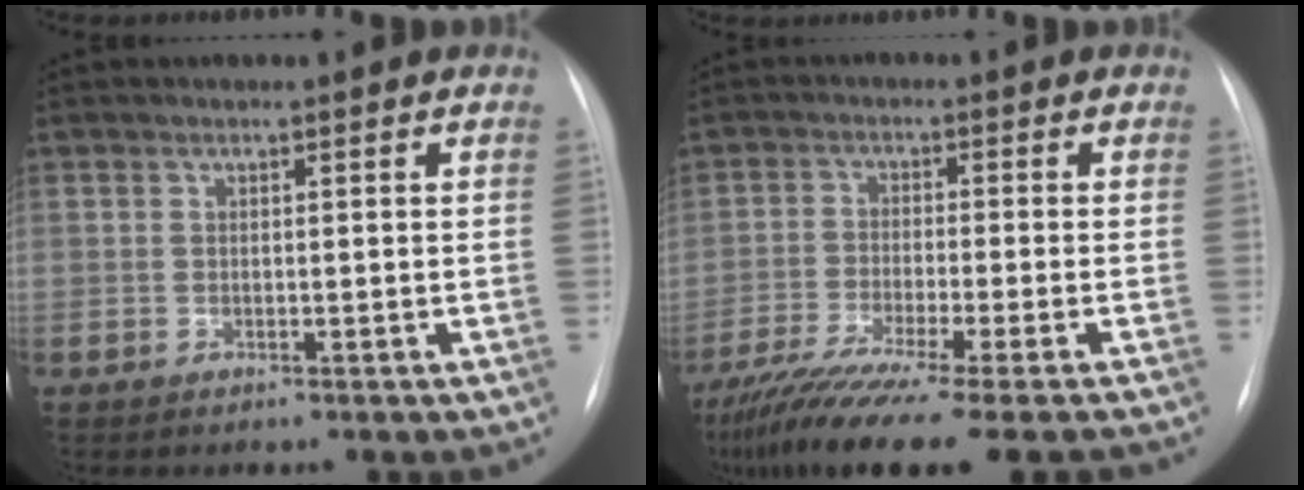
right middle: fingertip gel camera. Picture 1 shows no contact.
{"total": 15.3, "force": [-12.3, -1.0, 9.0], "torque": [-0.151, -0.051, -0.200]}